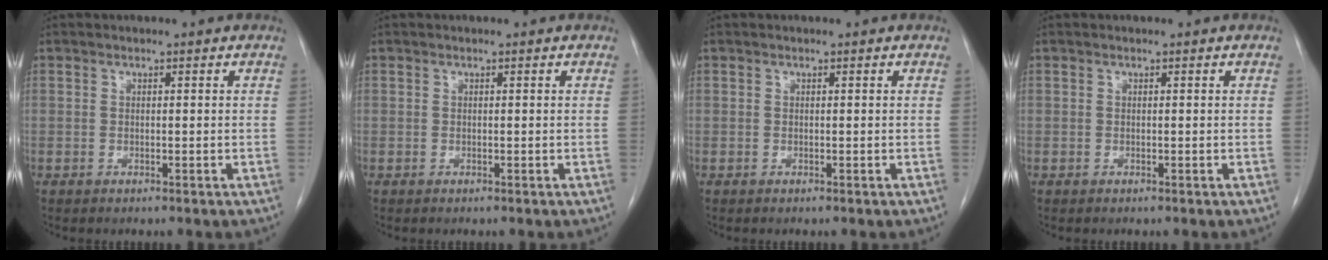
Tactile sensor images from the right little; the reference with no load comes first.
{"total": 0.0}
{"total": 0.0}
{"total": 0.0}